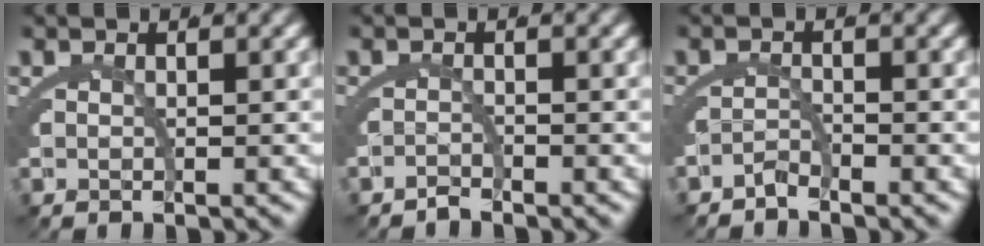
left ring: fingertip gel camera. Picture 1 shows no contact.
{"total": 1.4, "force": [-1.2, -0.6, -0.1], "torque": [0.008, -0.006, -0.020]}
{"total": 1.6, "force": [-1.5, -0.2, 0.3], "torque": [-0.004, -0.008, -0.028]}